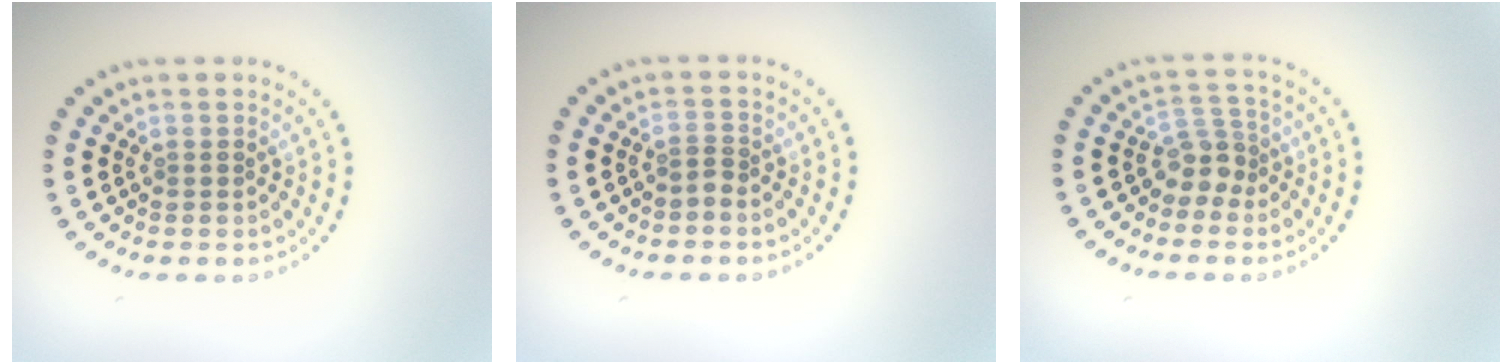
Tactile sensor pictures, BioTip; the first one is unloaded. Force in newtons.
{"total": 0.8, "press": 0.5, "slide": 0.7}
{"total": 2.5, "press": 1.9, "slide": 1.7}